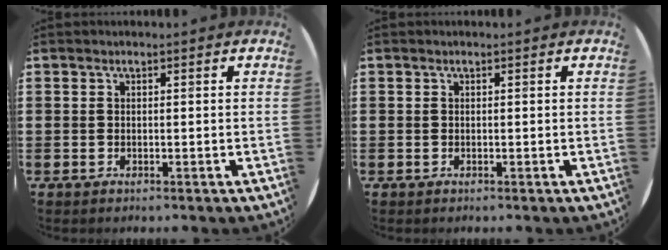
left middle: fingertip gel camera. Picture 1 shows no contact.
{"total": 0.0}